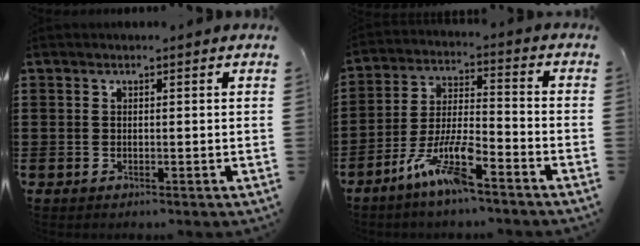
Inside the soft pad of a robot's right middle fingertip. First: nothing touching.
{"total": 9.0, "force": [-6.3, 1.6, 6.2], "torque": [-0.139, -0.005, -0.120]}